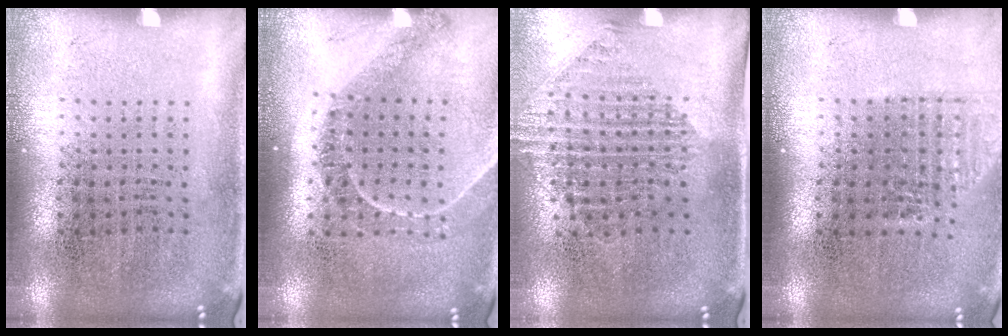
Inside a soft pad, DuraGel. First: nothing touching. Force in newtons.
{"total": 1.2, "press": 1.1, "slide": 0.4}
{"total": 1.5, "press": 1.2, "slide": 0.9}
{"total": 1.1, "press": 1.0, "slide": 0.4}